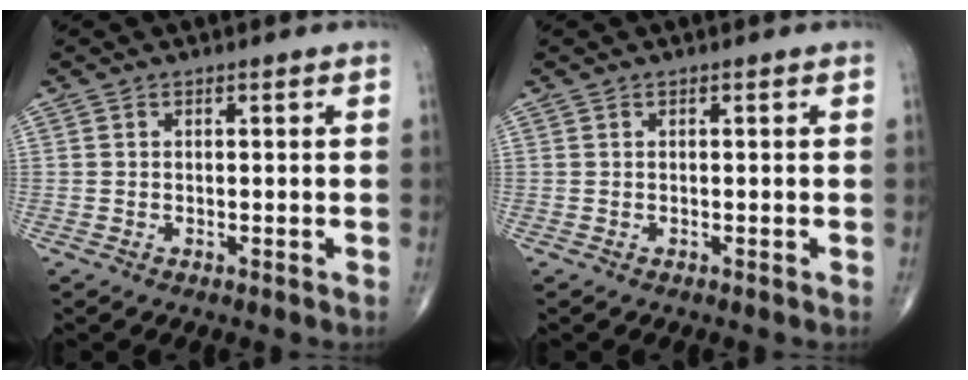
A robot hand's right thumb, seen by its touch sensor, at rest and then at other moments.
{"total": 0.0}